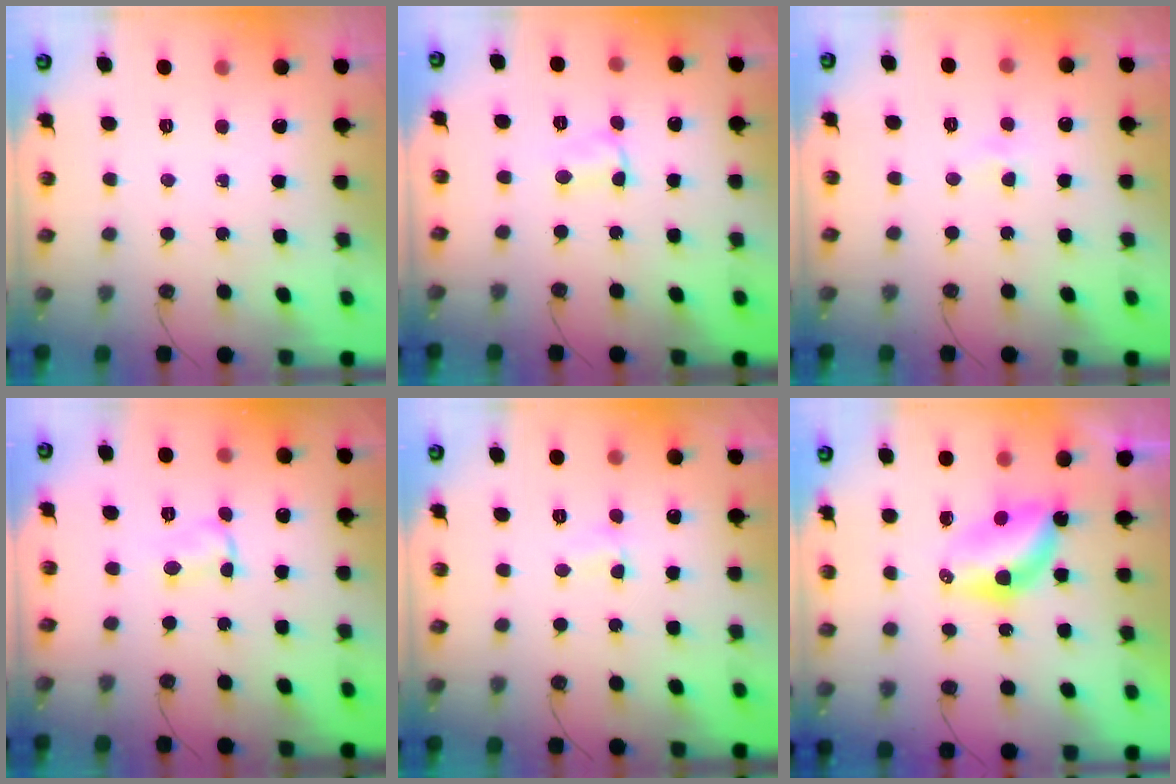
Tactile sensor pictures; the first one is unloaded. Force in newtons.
{"total": 1.9, "press": 1.9, "slide": 0.3}
{"total": 4.1, "press": 4.1, "slide": 0.4}
{"total": 1.9, "press": 1.9, "slide": 0.3}
{"total": 1.6, "press": 1.3, "slide": 0.9}
{"total": 6.8, "press": 6.8, "slide": 0.2}